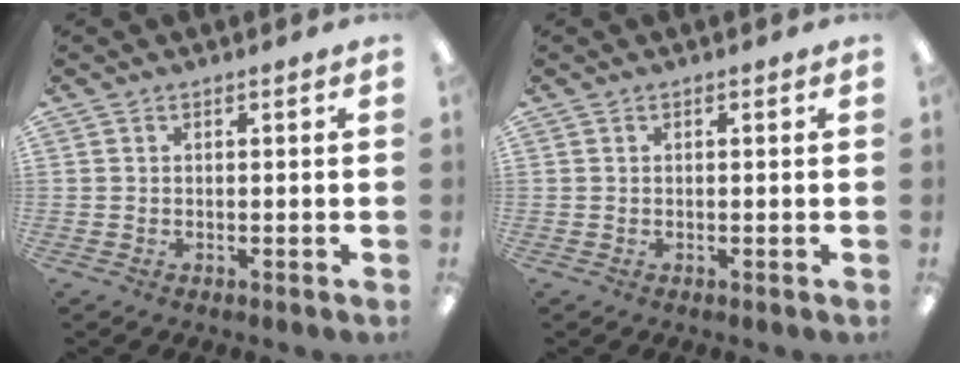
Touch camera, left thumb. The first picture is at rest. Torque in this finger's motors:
{"motor_torque": [0.05, -0.02, -0.26, 0.01, 0.00]}